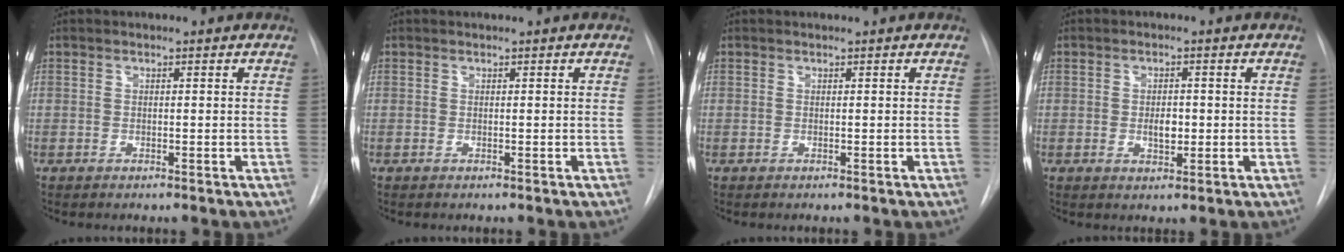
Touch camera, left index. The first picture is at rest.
{"total": 0.0}
{"total": 0.0}
{"total": 2.9, "force": [-0.3, 1.6, 2.4], "torque": [-0.039, 0.000, -0.001]}